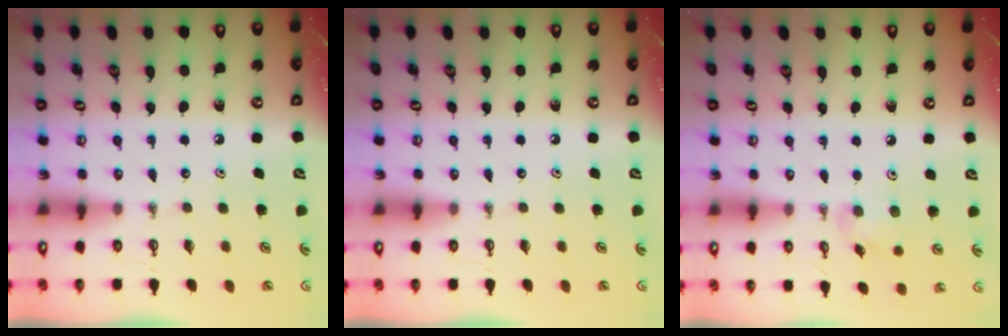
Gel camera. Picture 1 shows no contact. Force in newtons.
{"total": 0.0}
{"total": 5.3, "press": 5.3, "slide": 0.6}